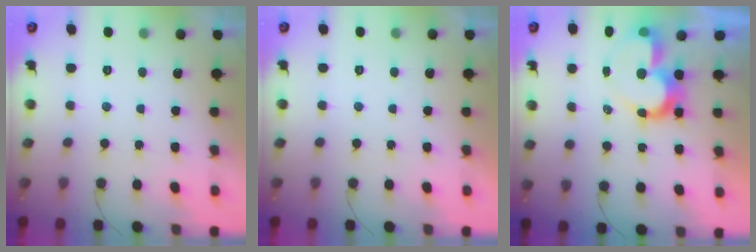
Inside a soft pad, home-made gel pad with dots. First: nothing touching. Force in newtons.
{"total": 1.8, "press": 1.8, "slide": 0.0}
{"total": 10.7, "press": 10.7, "slide": 1.2}